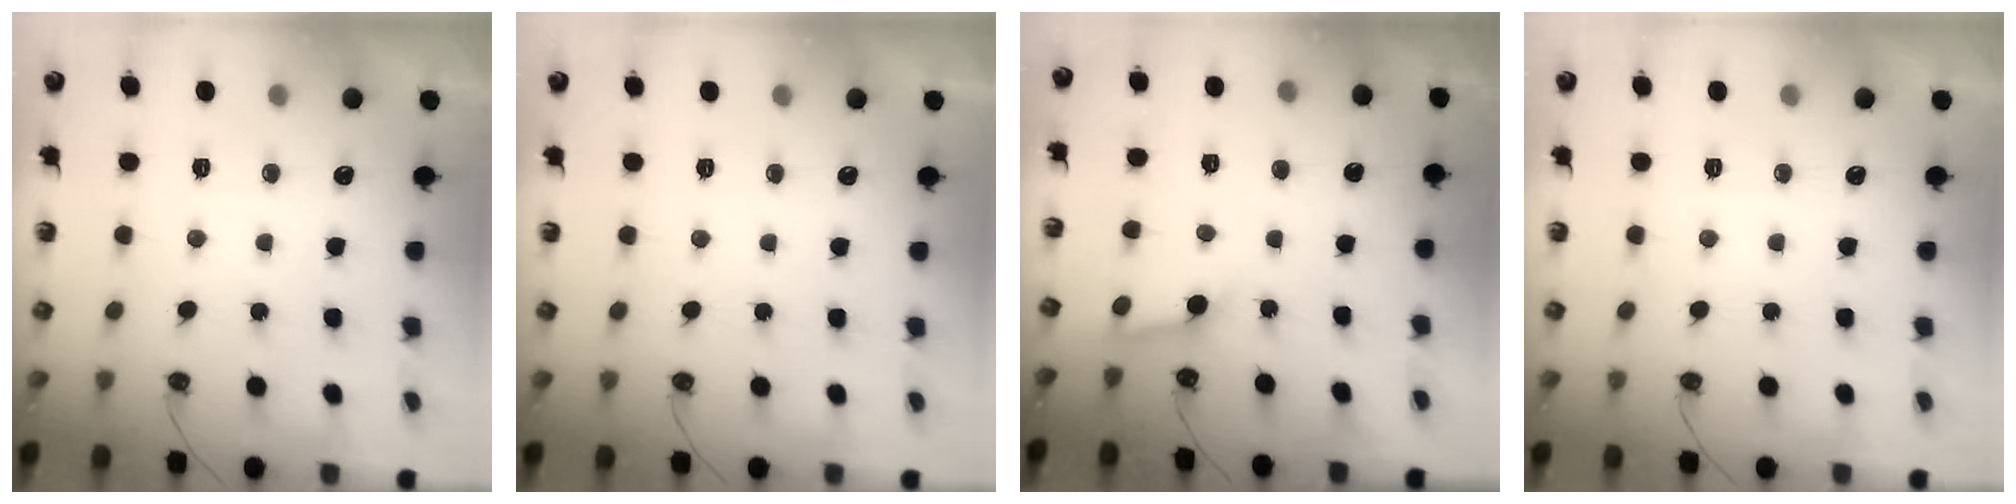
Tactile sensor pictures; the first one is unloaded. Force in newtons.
{"total": 0.0}
{"total": 3.3, "press": 3.3, "slide": 0.3}
{"total": 0.0}